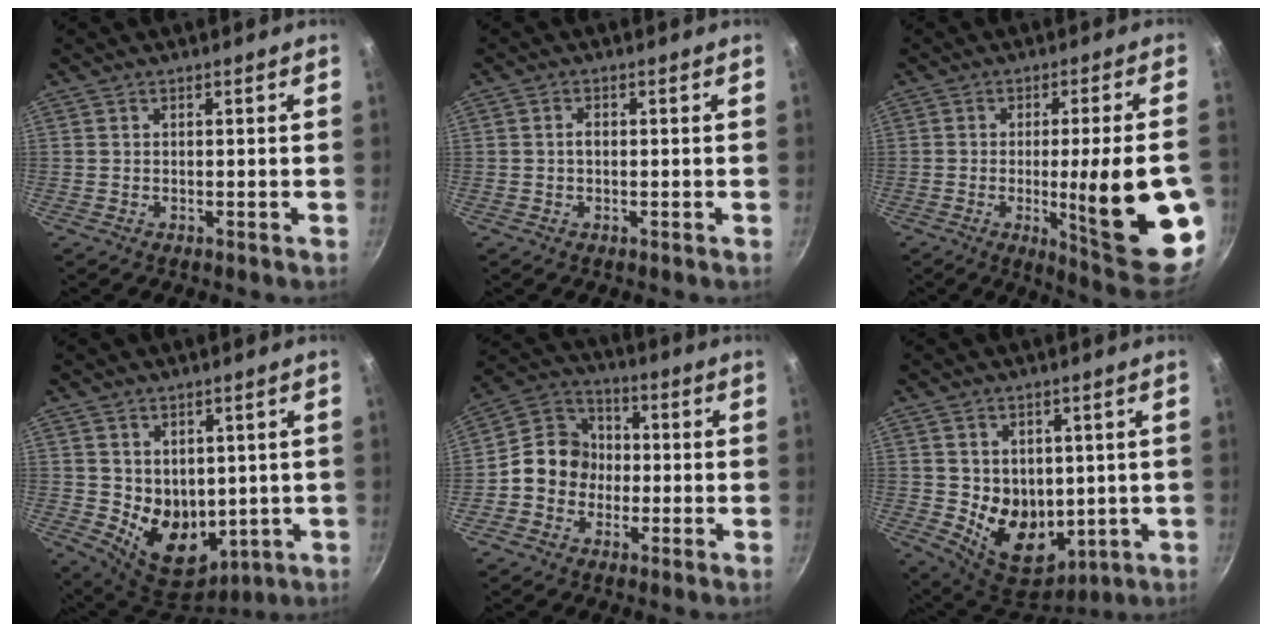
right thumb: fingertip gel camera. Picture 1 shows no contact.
{"total": 1.4, "force": [-0.1, 1.0, 1.1], "torque": [-0.017, 0.006, -0.002]}
{"total": 20.5, "force": [-3.8, 3.5, 19.9], "torque": [-0.251, -0.007, -0.043]}
{"total": 11.4, "force": [1.2, 8.8, 7.1], "torque": [-0.082, -0.037, 0.045]}
{"total": 10.0, "force": [-1.6, 8.9, 4.3], "torque": [-0.036, 0.031, -0.049]}
{"total": 12.3, "force": [0.8, 9.6, 7.7], "torque": [-0.096, -0.036, 0.037]}